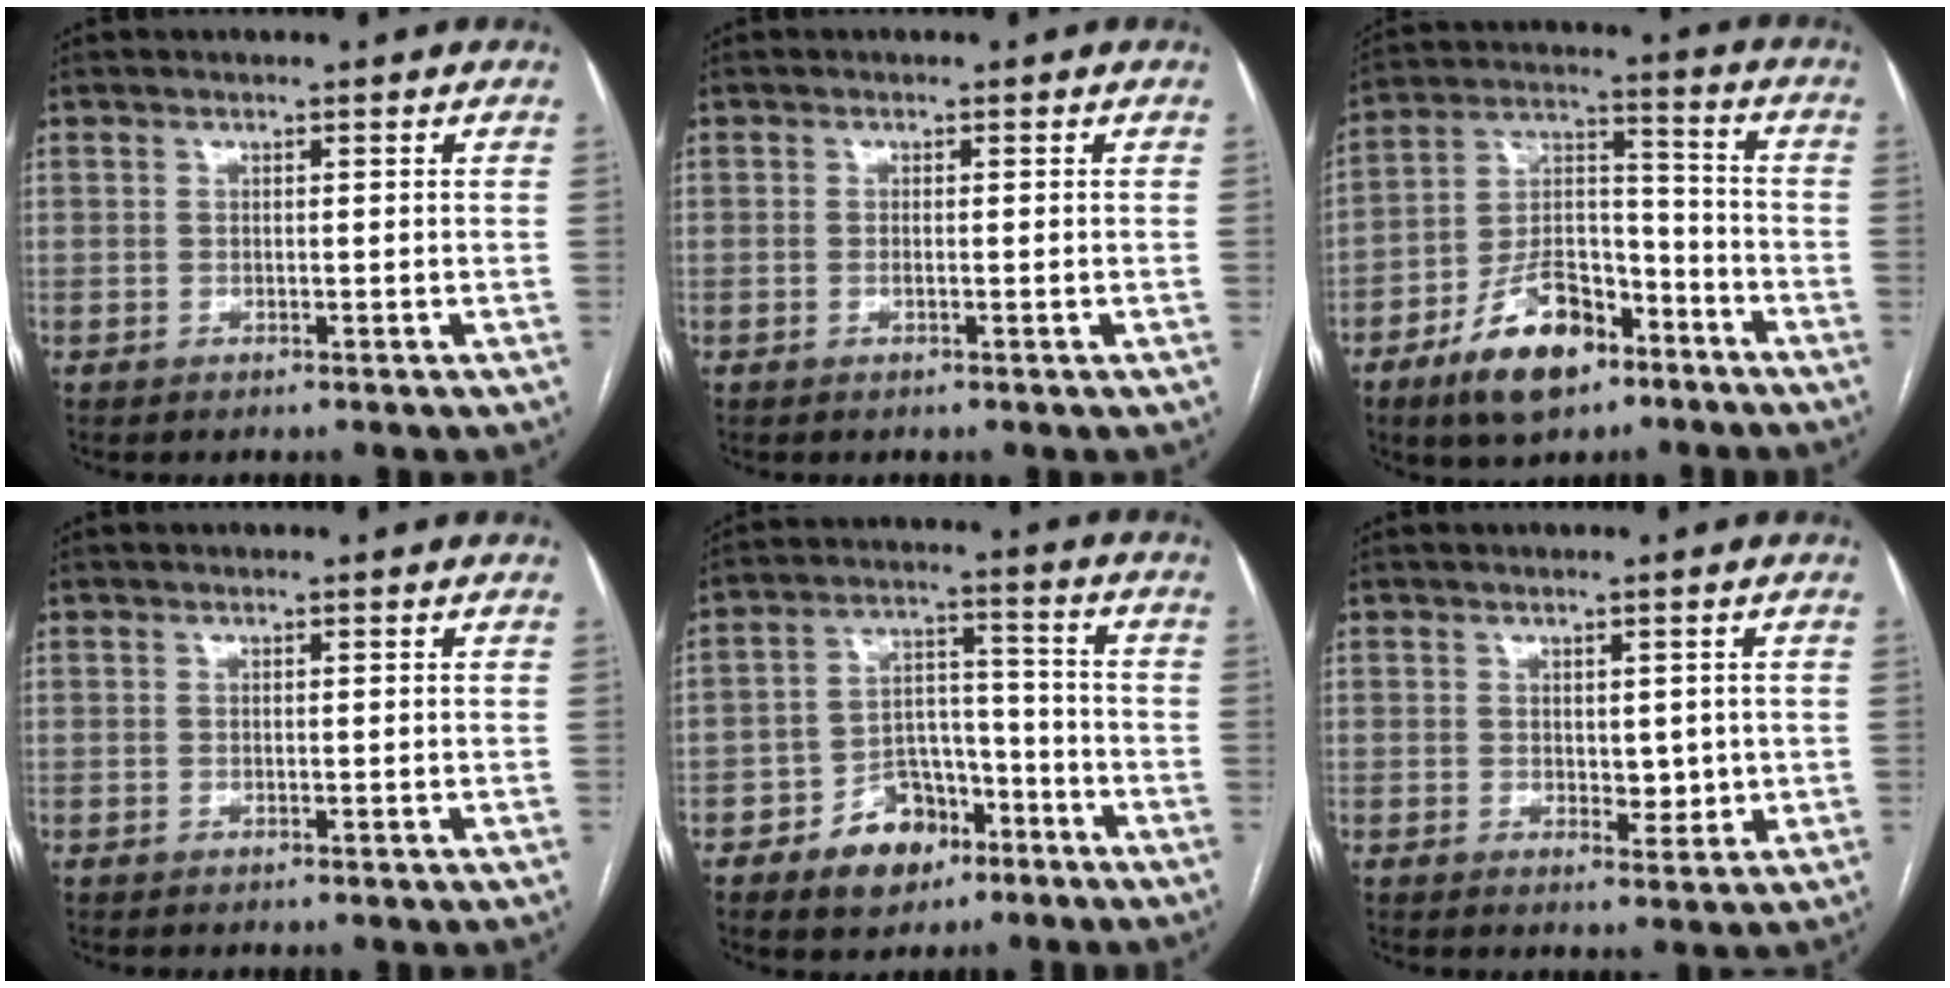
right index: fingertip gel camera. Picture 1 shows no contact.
{"total": 0.8, "force": [-0.1, 0.1, 0.8], "torque": [-0.017, -0.002, -0.001]}
{"total": 14.2, "force": [-8.6, 6.9, 9.0], "torque": [-0.162, 0.015, -0.147]}
{"total": 0.0}
{"total": 9.9, "force": [-5.7, 6.5, 4.9], "torque": [-0.075, 0.027, -0.087]}
{"total": 3.3, "force": [0.3, 2.1, 2.5], "torque": [-0.030, -0.006, 0.011]}